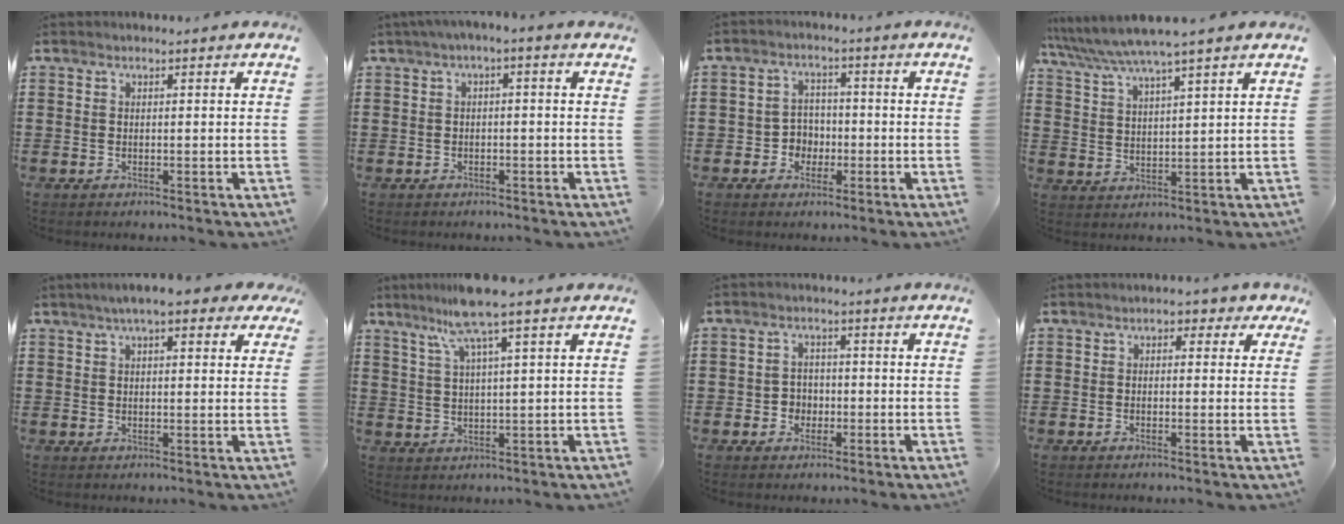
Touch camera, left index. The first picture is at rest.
{"total": 1.7, "force": [-1.0, 0.3, 1.3], "torque": [-0.028, -0.002, -0.024]}
{"total": 3.7, "force": [-1.5, 3.2, 1.1], "torque": [-0.032, 0.008, -0.032]}
{"total": 5.4, "force": [4.7, -0.3, 2.7], "torque": [-0.066, -0.022, 0.081]}
{"total": 5.5, "force": [3.6, 1.1, 4.0], "torque": [-0.078, 0.005, 0.061]}
{"total": 7.8, "force": [4.8, 0.2, 6.2], "torque": [-0.132, 0.003, 0.082]}
{"total": 2.7, "force": [-0.9, 2.4, 0.9], "torque": [-0.024, 0.004, -0.021]}
{"total": 1.9, "force": [0.5, 1.3, 1.2], "torque": [-0.022, 0.005, 0.004]}